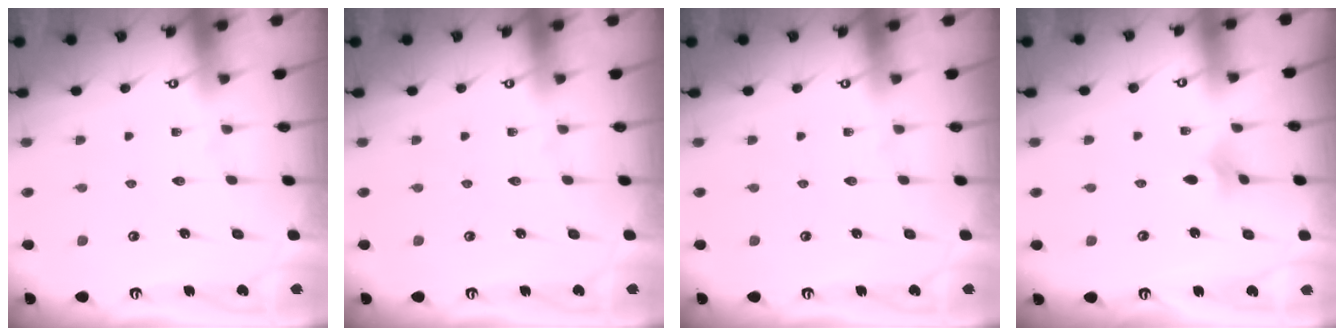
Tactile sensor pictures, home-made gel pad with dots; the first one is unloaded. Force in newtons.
{"total": 0.0}
{"total": 0.0}
{"total": 2.4, "press": 2.3, "slide": 0.5}